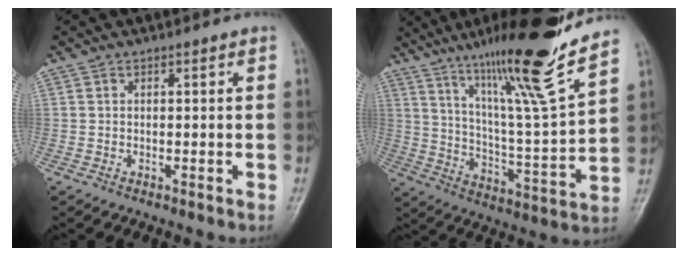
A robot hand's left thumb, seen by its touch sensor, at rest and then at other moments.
{"total": 21.6, "force": [15.3, 0.8, 15.2], "torque": [-0.222, -0.075, 0.257]}